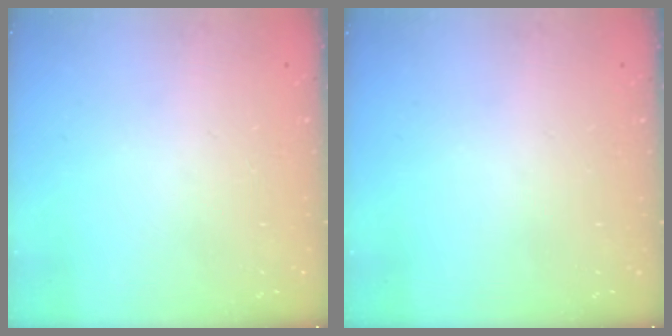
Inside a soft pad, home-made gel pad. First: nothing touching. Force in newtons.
{"total": 0.0}